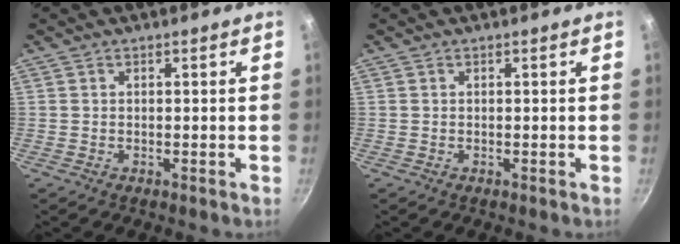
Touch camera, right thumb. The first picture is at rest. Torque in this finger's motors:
{"motor_torque": [-0.23, 0.07, 0.04, 0.00, 0.10]}